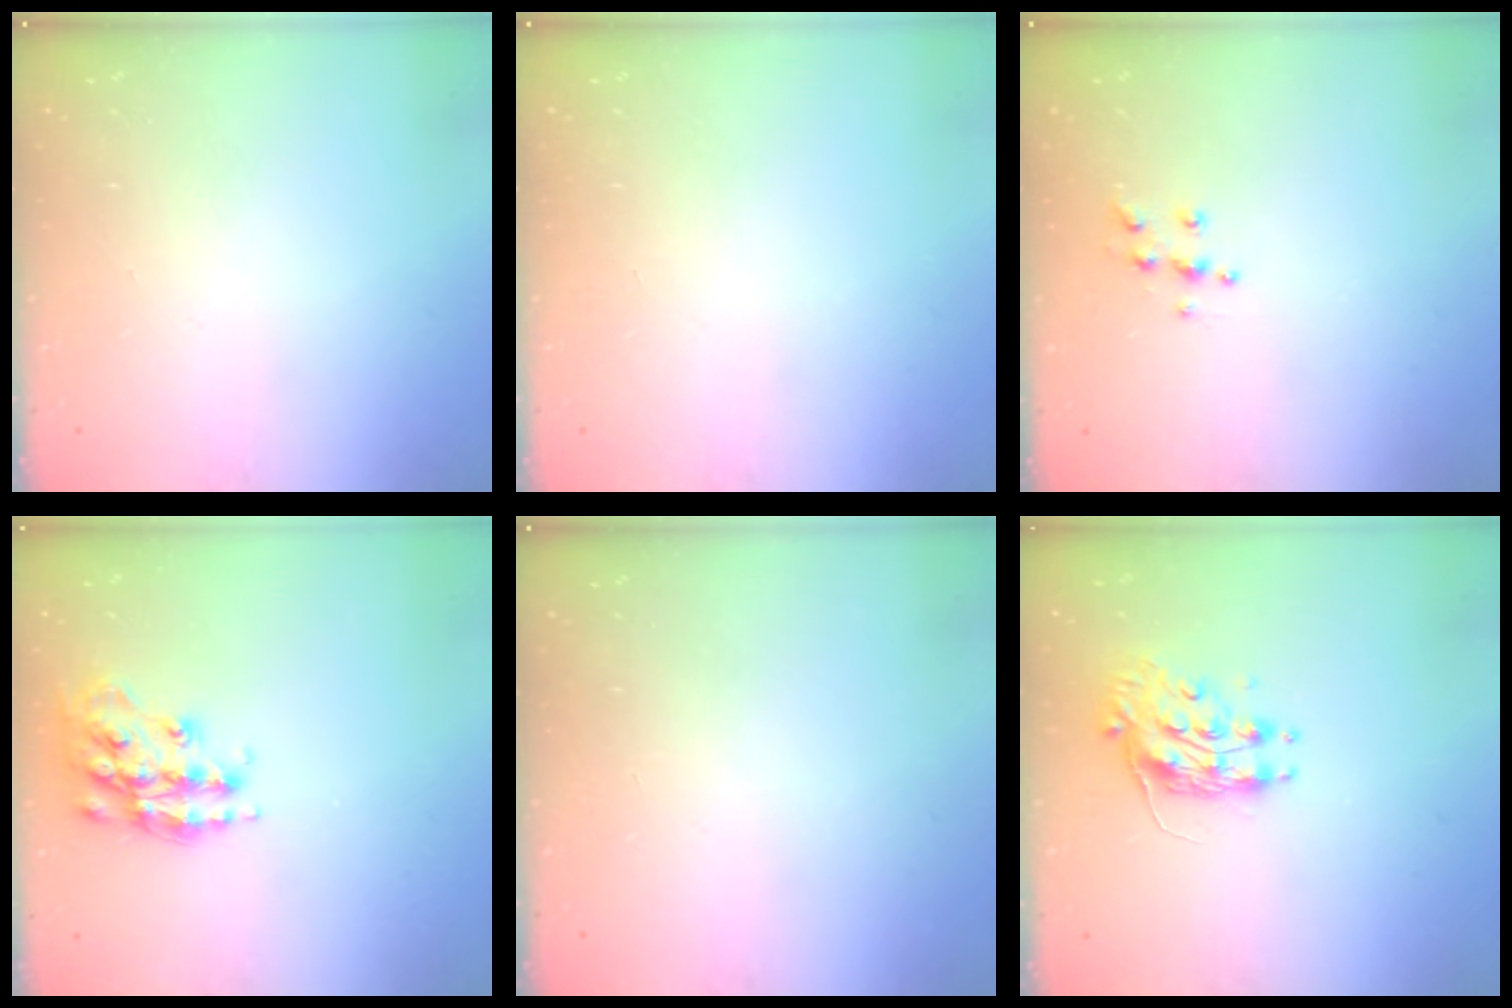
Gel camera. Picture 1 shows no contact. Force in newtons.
{"total": 0.0}
{"total": 5.9, "press": 5.9, "slide": 0.5}
{"total": 15.1, "press": 15.0, "slide": 1.0}
{"total": 0.0}
{"total": 8.8, "press": 8.8, "slide": 0.0}